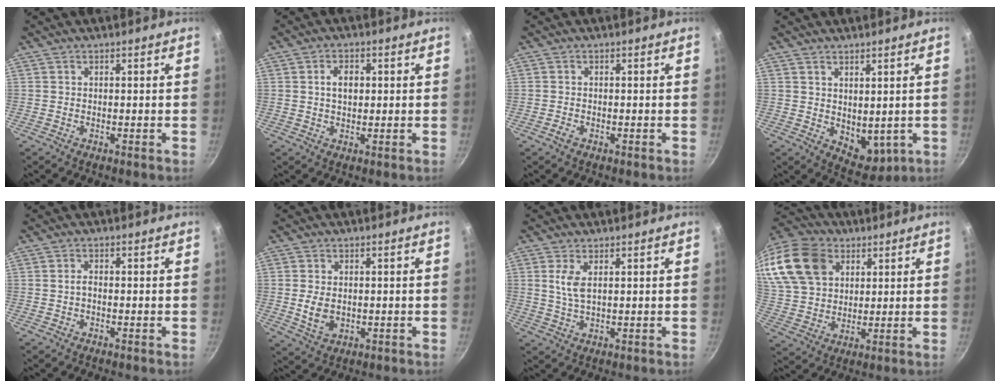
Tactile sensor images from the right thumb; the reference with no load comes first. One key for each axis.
{"total": 3.7, "fx": 0.5, "fy": 2.5, "fz": 2.7, "tx": -0.031, "ty": 0.007, "tz": 0.006}
{"total": 1.2, "fx": -0.7, "fy": 0.7, "fz": 0.6, "tx": -0.015, "ty": 0.003, "tz": -0.015}
{"total": 6.5, "fx": 1.1, "fy": 4.1, "fz": 4.9, "tx": -0.050, "ty": -0.023, "tz": 0.035}
{"total": 1.3, "fx": -0.5, "fy": 0.6, "fz": 1.0, "tx": -0.017, "ty": 0.010, "tz": -0.012}
{"total": 5.3, "fx": -0.2, "fy": 3.7, "fz": 3.8, "tx": -0.067, "ty": -0.006, "tz": 0.005}
{"total": 3.7, "fx": 1.0, "fy": 1.3, "fz": 3.3, "tx": -0.070, "ty": -0.008, "tz": 0.022}
{"total": 23.0, "fx": 9.6, "fy": 16.6, "fz": 12.7, "tx": -0.268, "ty": 0.018, "tz": 0.183}